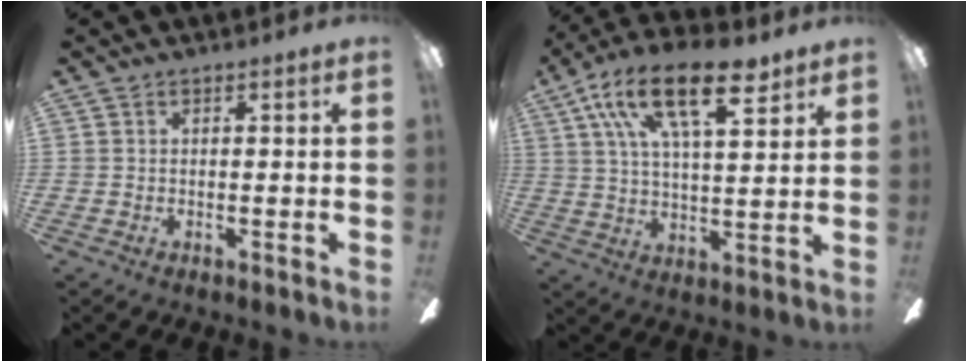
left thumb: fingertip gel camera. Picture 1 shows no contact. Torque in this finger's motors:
{"motor_torque": [-0.06, 0.58, 1.50, -1.26, 0.44]}